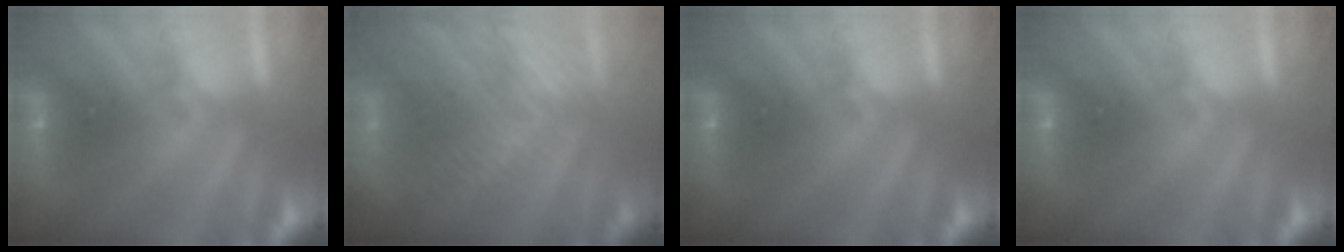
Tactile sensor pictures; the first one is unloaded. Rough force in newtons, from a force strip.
{"total": 8.3}
{"total": 0.0}
{"total": 0.0}